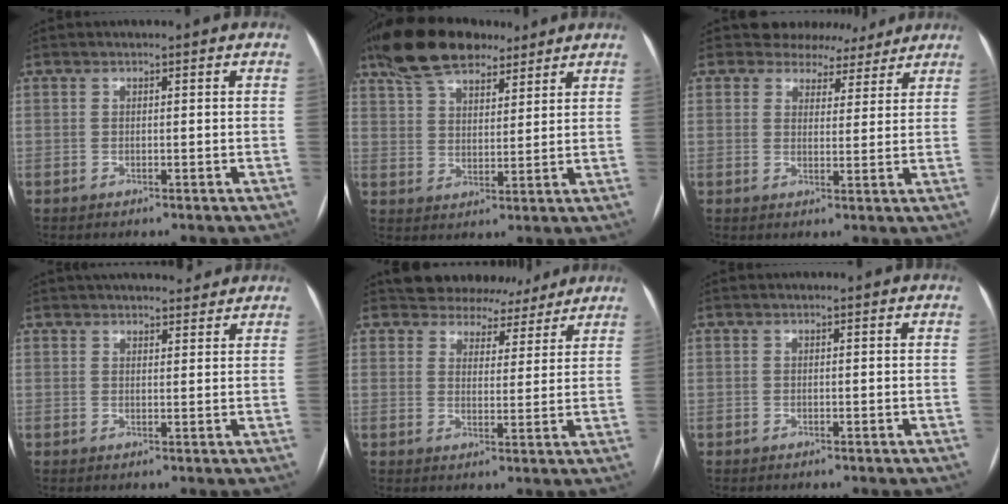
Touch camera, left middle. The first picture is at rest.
{"total": 13.0, "force": [9.9, 5.2, 6.6], "torque": [-0.123, 0.034, 0.174]}
{"total": 6.8, "force": [5.9, 3.5, 0.0], "torque": [0.013, 0.005, 0.064]}
{"total": 9.2, "force": [8.2, 2.5, 3.3], "torque": [-0.036, 0.016, 0.105]}
{"total": 8.7, "force": [7.8, 3.9, 0.0], "torque": [0.022, 0.008, 0.088]}
{"total": 0.0}